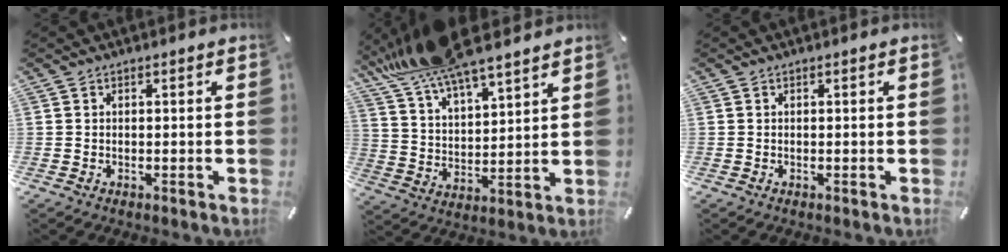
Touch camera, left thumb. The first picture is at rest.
{"total": 14.9, "force": [13.0, 3.4, 6.5], "torque": [-0.151, -0.074, 0.235]}
{"total": 0.0}